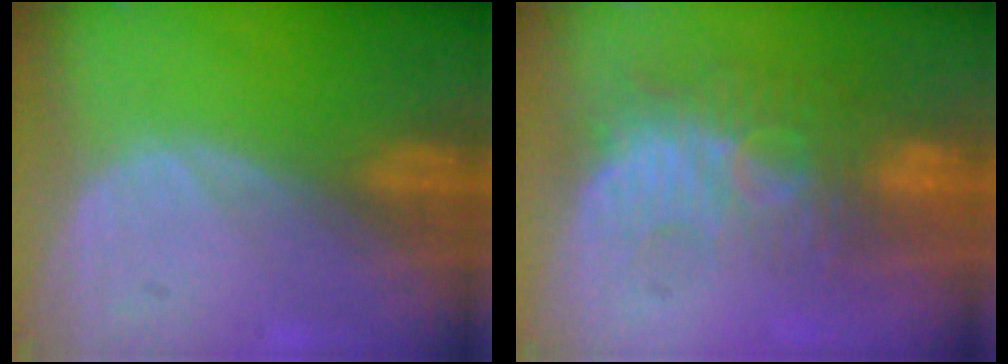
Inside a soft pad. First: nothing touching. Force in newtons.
{"total": 9.4, "press": 8.7, "slide": 3.6}